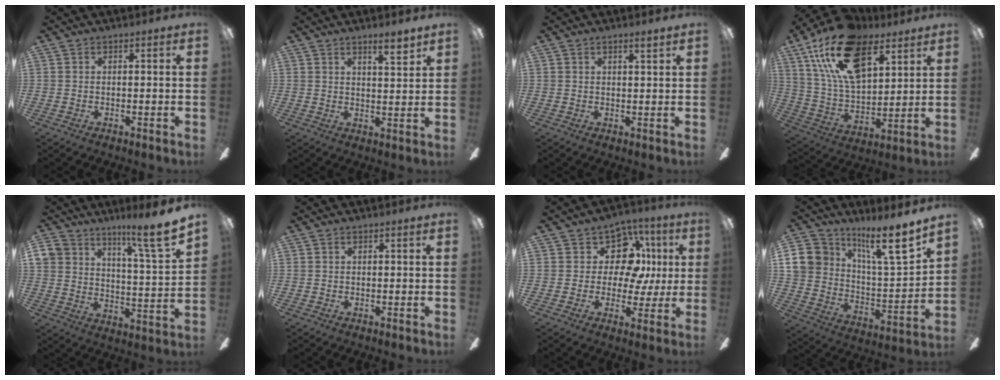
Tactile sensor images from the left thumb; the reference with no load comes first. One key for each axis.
{"total": 4.6, "fx": 3.6, "fy": 0.8, "fz": 2.8, "tx": -0.030, "ty": -0.022, "tz": 0.055}
{"total": 1.9, "fx": 1.5, "fy": 0.1, "fz": 1.2, "tx": -0.018, "ty": -0.003, "tz": 0.025}
{"total": 22.4, "fx": 12.1, "fy": 11.8, "fz": 14.7, "tx": -0.279, "ty": -0.041, "tz": 0.215}
{"total": 14.1, "fx": 10.7, "fy": 3.3, "fz": 8.6, "tx": -0.138, "ty": -0.070, "tz": 0.179}
{"total": 0.0}
{"total": 13.5, "fx": 3.8, "fy": 10.2, "fz": 7.9, "tx": -0.115, "ty": -0.007, "tz": 0.075}
{"total": 18.6, "fx": 12.0, "fy": 8.6, "fz": 11.3, "tx": -0.173, "ty": -0.076, "tz": 0.208}